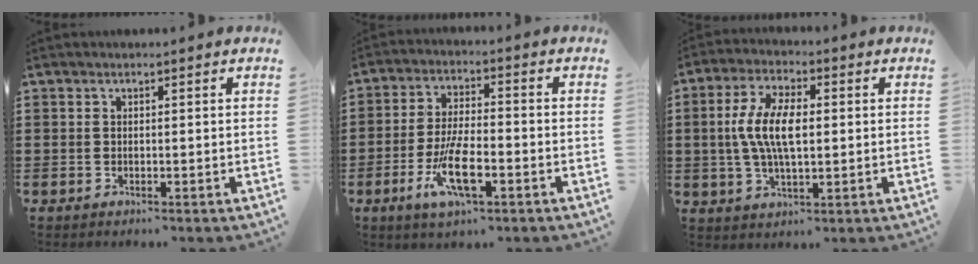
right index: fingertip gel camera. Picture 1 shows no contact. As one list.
[{"total": 8.8, "force": [-3.4, 2.6, 7.6], "torque": [-0.168, -0.014, -0.065]}, {"total": 8.4, "force": [0.5, 3.2, 7.8], "torque": [-0.170, 0.000, 0.002]}]